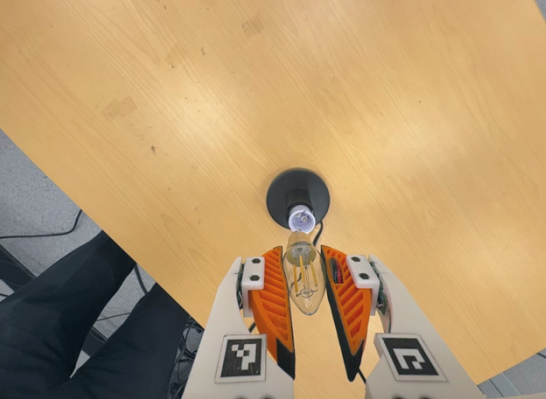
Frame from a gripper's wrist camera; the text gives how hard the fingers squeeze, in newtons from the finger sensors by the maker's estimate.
{"total": 13.2, "left": 14.0, "right": 12.4}